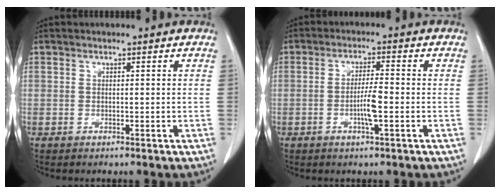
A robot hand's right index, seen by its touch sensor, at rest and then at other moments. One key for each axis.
{"total": 4.4, "fx": -1.2, "fy": 0.2, "fz": 4.2, "tx": -0.081, "ty": -0.003, "tz": -0.022}